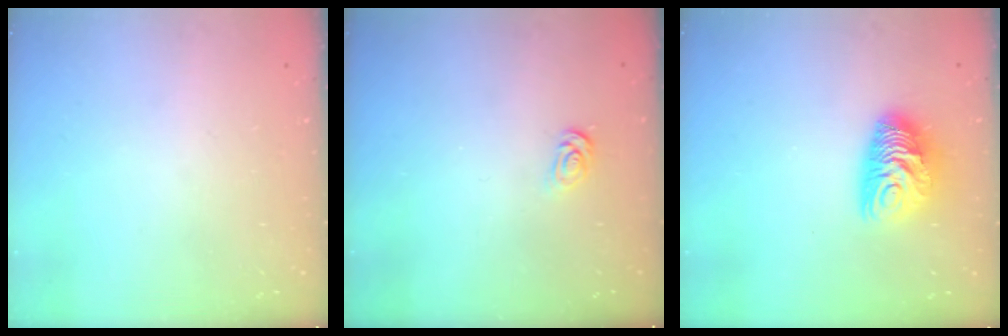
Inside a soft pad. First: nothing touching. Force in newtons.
{"total": 2.6, "press": 2.6, "slide": 0.4}
{"total": 10.1, "press": 10.1, "slide": 1.2}